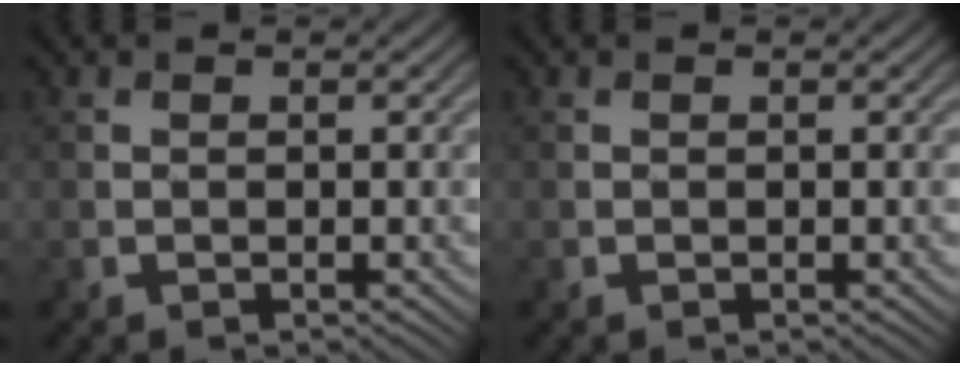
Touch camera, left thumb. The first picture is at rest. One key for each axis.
{"total": 0.0}